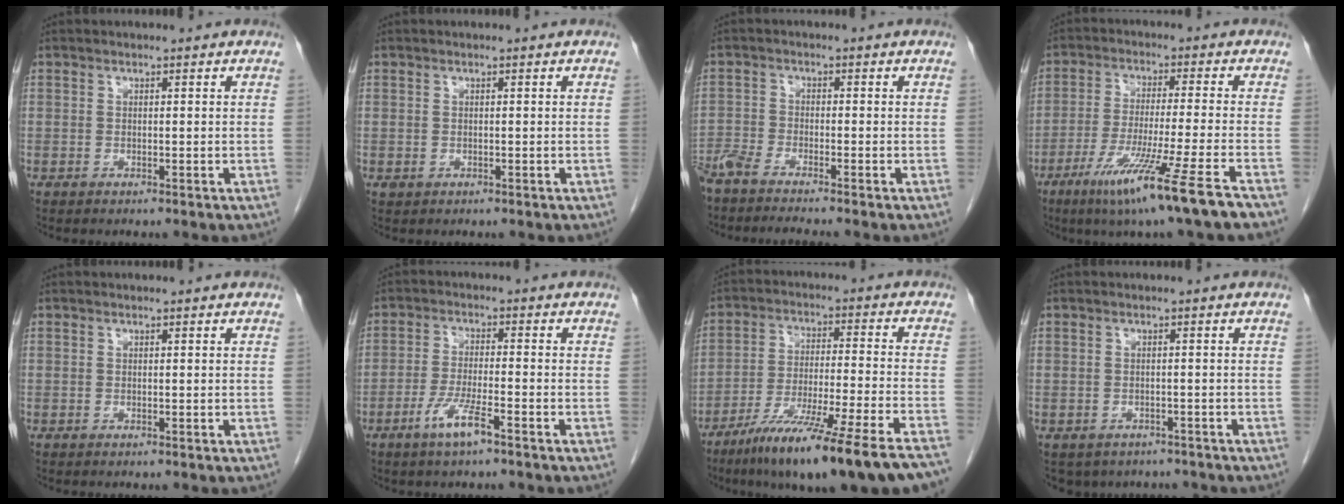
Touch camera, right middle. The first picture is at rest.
{"total": 0.5, "force": [-0.1, 0.5, 0.2], "torque": [-0.004, 0.000, 0.002]}
{"total": 6.6, "force": [-6.0, -0.5, 2.7], "torque": [-0.040, -0.016, -0.106]}
{"total": 13.4, "force": [-8.3, -1.7, 10.3], "torque": [-0.181, -0.046, -0.136]}
{"total": 0.0}
{"total": 5.3, "force": [-3.3, 0.4, 4.1], "torque": [-0.085, -0.006, -0.064]}
{"total": 20.4, "force": [-15.3, -0.4, 13.5], "torque": [-0.176, -0.039, -0.246]}
{"total": 6.4, "force": [-5.3, 3.6, 1.0], "torque": [-0.003, 0.004, -0.062]}